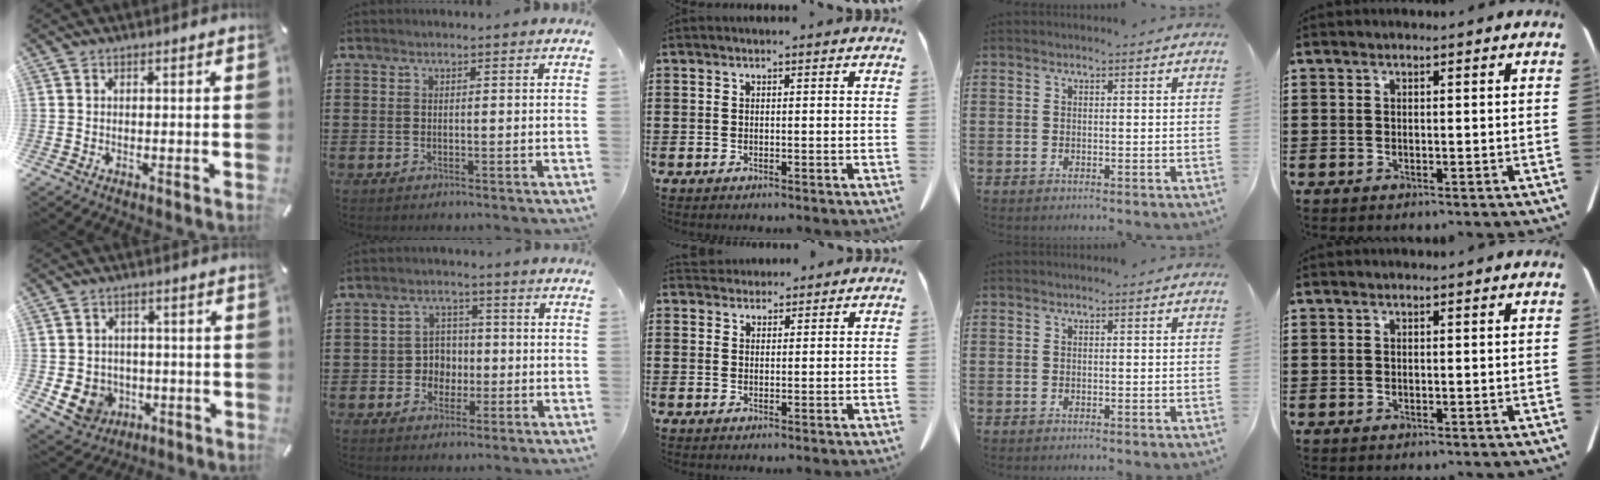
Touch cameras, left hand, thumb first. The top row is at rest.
{"thumb": {"total": 7.9, "force": [-1.7, 7.4, 2.2], "torque": [-0.057, 0.003, -0.029]}, "index": {"total": 4.2, "force": [-0.8, 3.9, 1.3], "torque": [-0.040, 0.010, -0.019]}, "middle": {"total": 2.4, "force": [2.3, 0.8, 0.1], "torque": [-0.007, -0.001, 0.044]}}